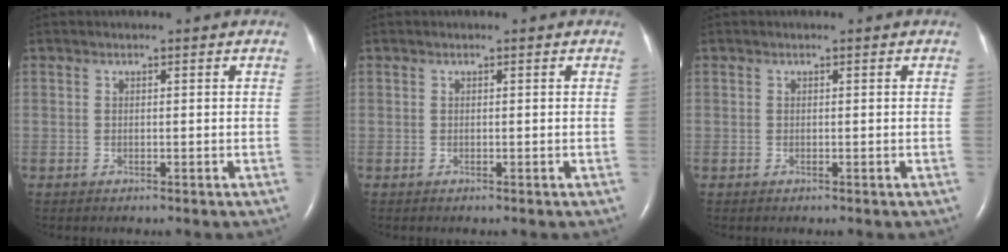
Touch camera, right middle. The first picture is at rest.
{"total": 0.0}
{"total": 0.0}